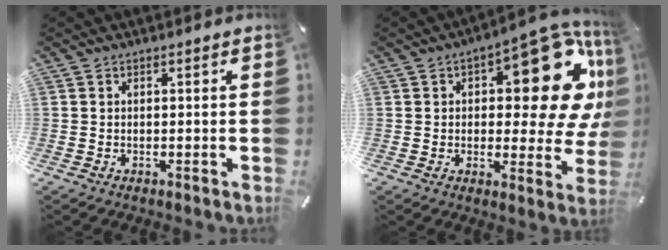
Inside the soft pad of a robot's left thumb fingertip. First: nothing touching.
{"total": 21.1, "force": [6.7, 10.4, 17.0], "torque": [-0.186, -0.056, 0.107]}